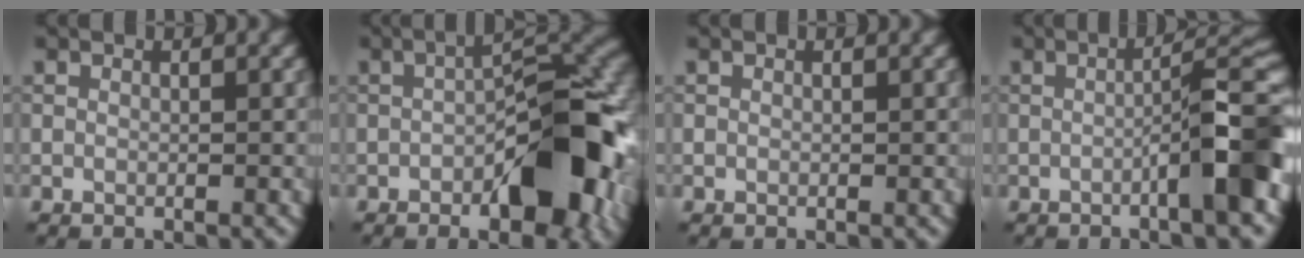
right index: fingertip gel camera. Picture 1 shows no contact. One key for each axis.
{"total": 10.8, "fx": -3.5, "fy": 4.4, "fz": 9.2, "tx": -0.119, "ty": 0.014, "tz": -0.060}
{"total": 0.0}
{"total": 7.2, "fx": -2.0, "fy": 1.0, "fz": 6.9, "tx": -0.090, "ty": 0.021, "tz": -0.037}